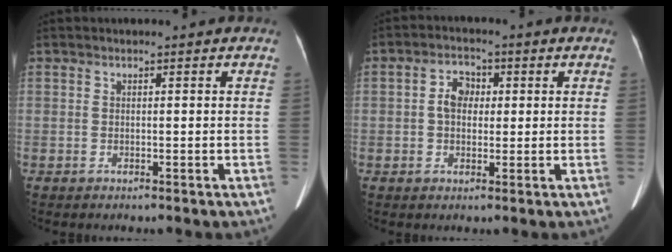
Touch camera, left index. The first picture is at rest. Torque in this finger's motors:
{"motor_torque": [0.44, -0.06, 0.27, 0.08]}